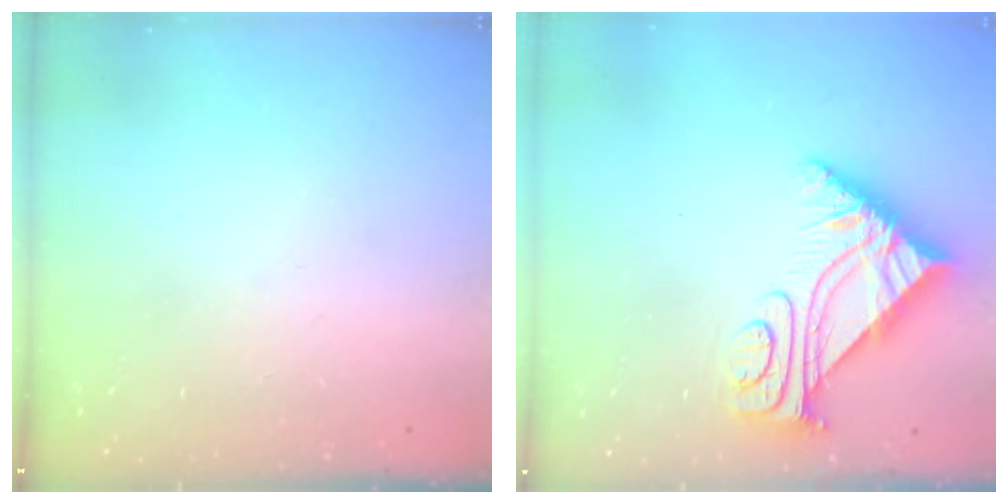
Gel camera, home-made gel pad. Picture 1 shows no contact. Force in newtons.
{"total": 7.9, "press": 7.8, "slide": 0.8}